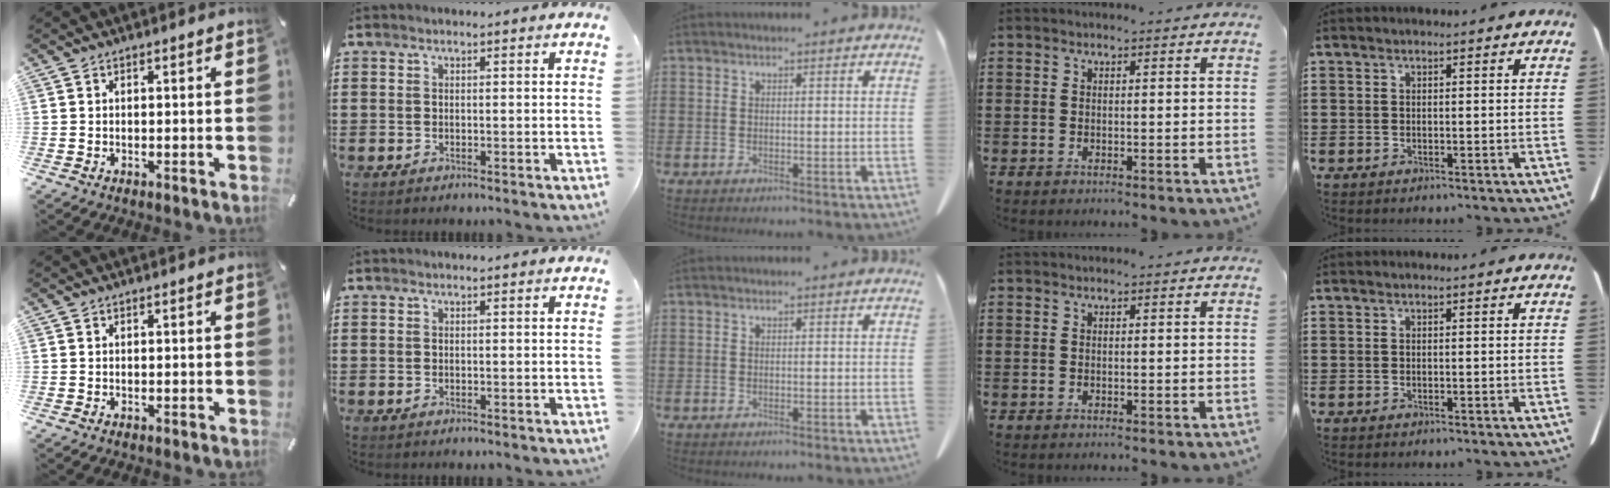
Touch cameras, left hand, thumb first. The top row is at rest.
{}